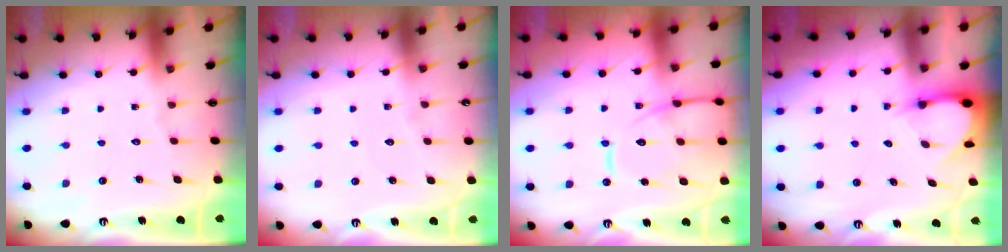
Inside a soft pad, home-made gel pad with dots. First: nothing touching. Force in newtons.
{"total": 3.4, "press": 3.4, "slide": 0.3}
{"total": 13.1, "press": 13.0, "slide": 1.2}
{"total": 2.8, "press": 2.8, "slide": 0.2}